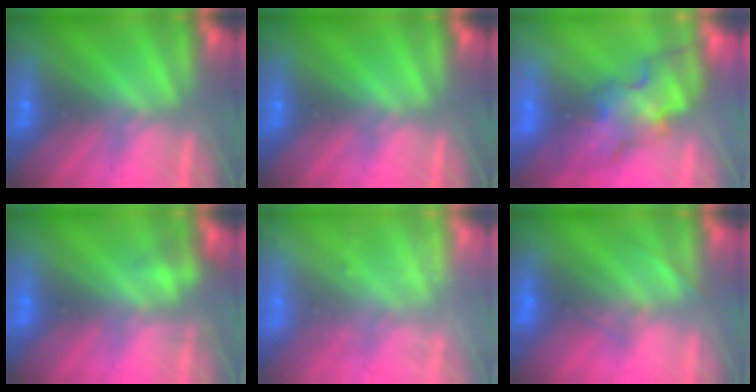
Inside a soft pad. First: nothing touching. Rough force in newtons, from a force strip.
{"total": 0.0}
{"total": 3.3}
{"total": 2.1}
{"total": 2.3}
{"total": 4.3}